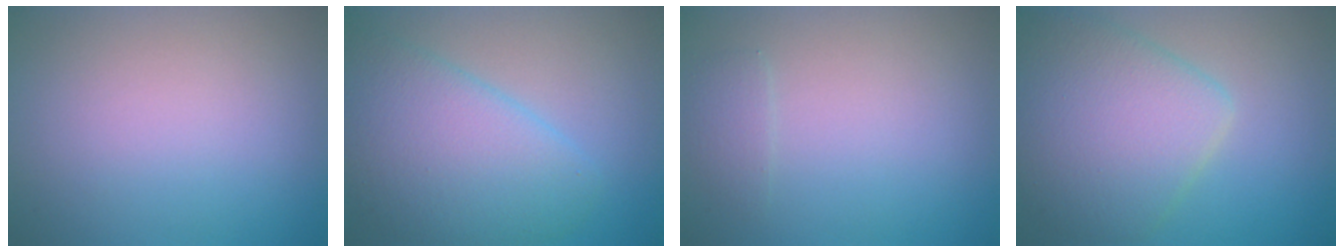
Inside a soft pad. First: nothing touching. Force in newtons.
{"total": 6.8, "press": 6.8, "slide": 0.2}
{"total": 1.1, "press": 1.1, "slide": 0.2}
{"total": 7.0, "press": 7.0, "slide": 0.3}